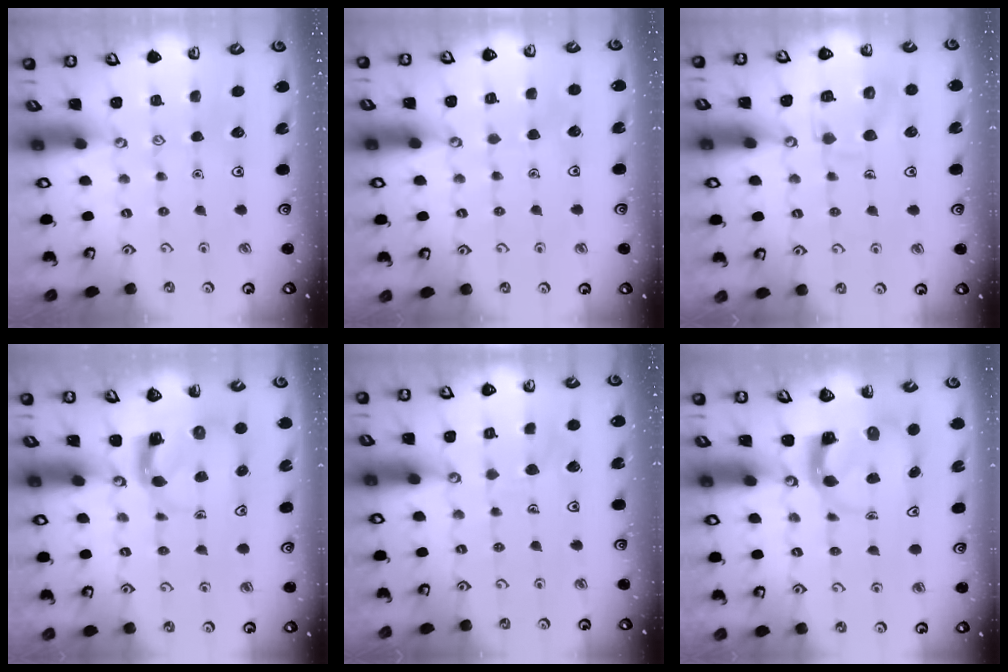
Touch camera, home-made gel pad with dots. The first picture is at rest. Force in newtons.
{"total": 3.2, "press": 3.2, "slide": 0.2}
{"total": 11.5, "press": 11.4, "slide": 1.2}
{"total": 3.9, "press": 3.8, "slide": 0.6}
{"total": 5.4, "press": 5.4, "slide": 0.3}
{"total": 3.7, "press": 3.6, "slide": 0.5}